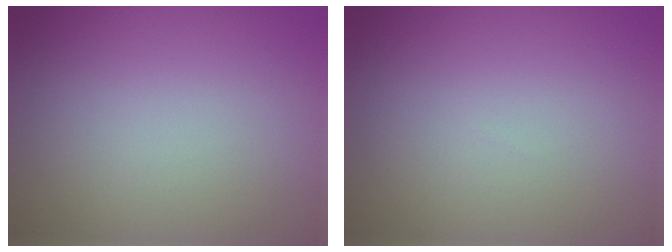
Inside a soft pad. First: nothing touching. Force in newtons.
{"total": 0.0}